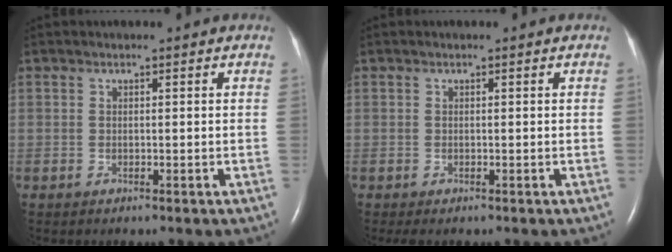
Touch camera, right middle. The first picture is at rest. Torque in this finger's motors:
{"motor_torque": [0.26, -0.19, 0.00, -0.01]}